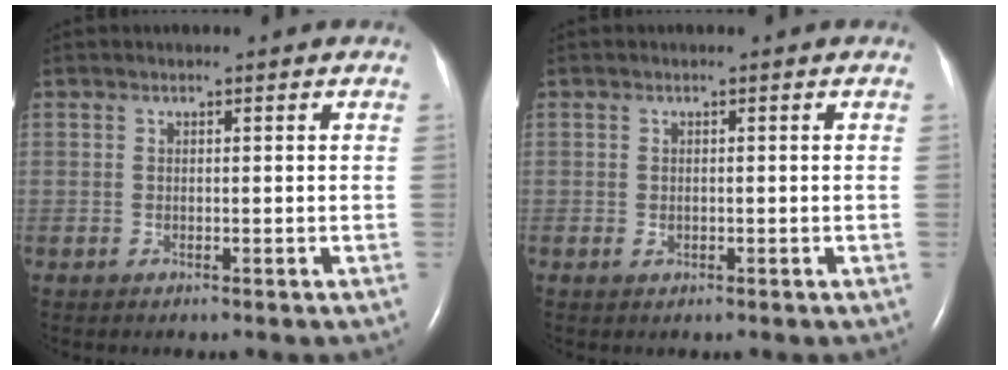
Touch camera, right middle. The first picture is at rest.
{"total": 0.9, "force": [-0.3, 0.7, 0.5], "torque": [-0.013, -0.001, -0.002]}